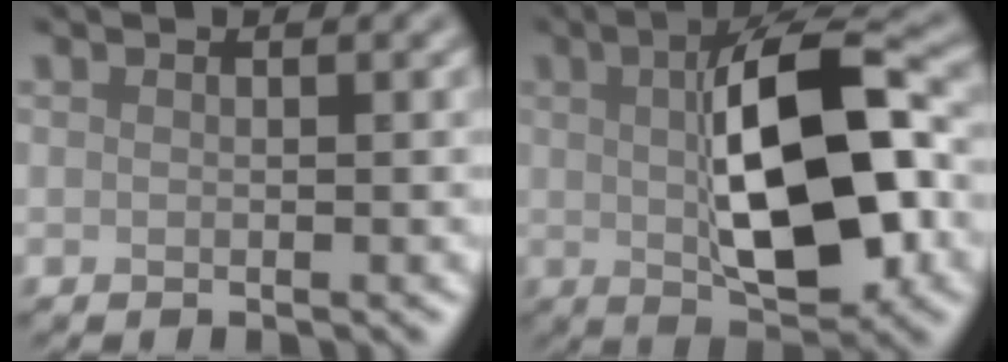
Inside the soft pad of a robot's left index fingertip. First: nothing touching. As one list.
[{"total": 11.4, "force": [0.5, 4.5, 10.5], "torque": [-0.165, 0.008, 0.009]}]